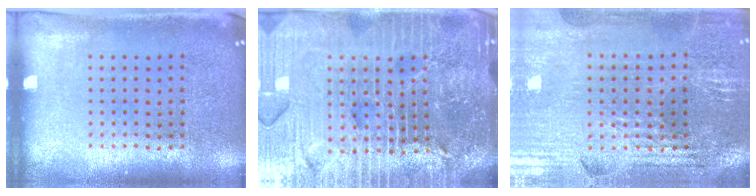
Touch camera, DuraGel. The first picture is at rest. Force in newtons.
{"total": 6.3, "press": 5.6, "slide": 3.0}
{"total": 2.9, "press": 2.8, "slide": 0.5}